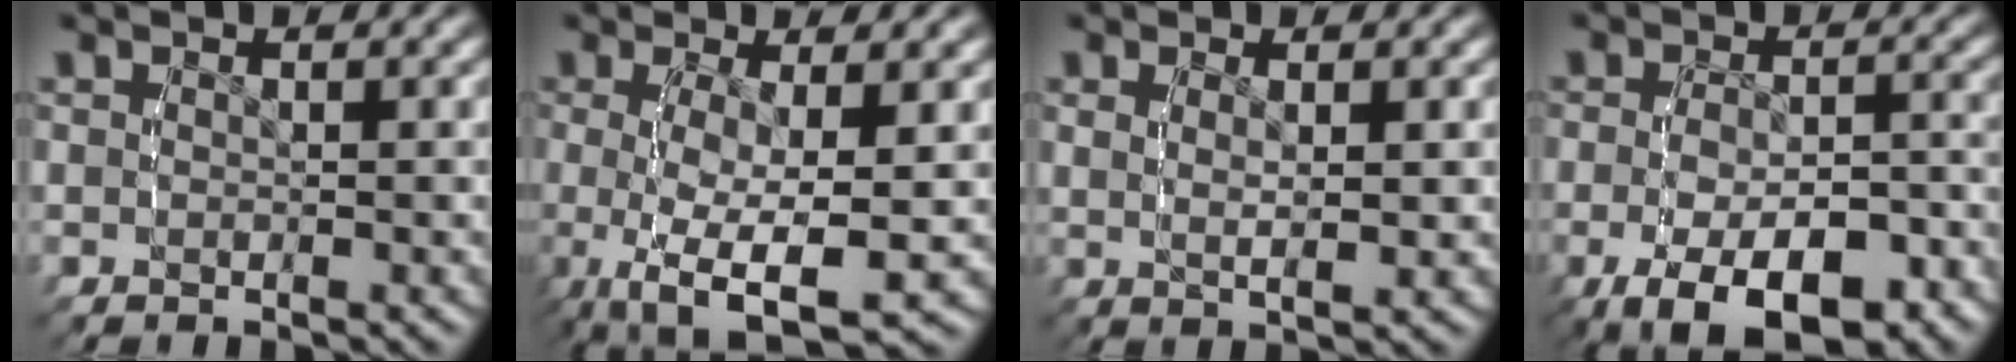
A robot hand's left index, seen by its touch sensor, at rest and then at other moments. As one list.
[{"total": 8.5, "force": [-3.6, 4.0, 6.6], "torque": [-0.161, -0.055, -0.025]}, {"total": 2.1, "force": [0.9, 0.0, 1.9], "torque": [-0.029, -0.008, 0.025]}, {"total": 9.0, "force": [-5.5, 4.1, 5.9], "torque": [-0.106, -0.033, -0.066]}]